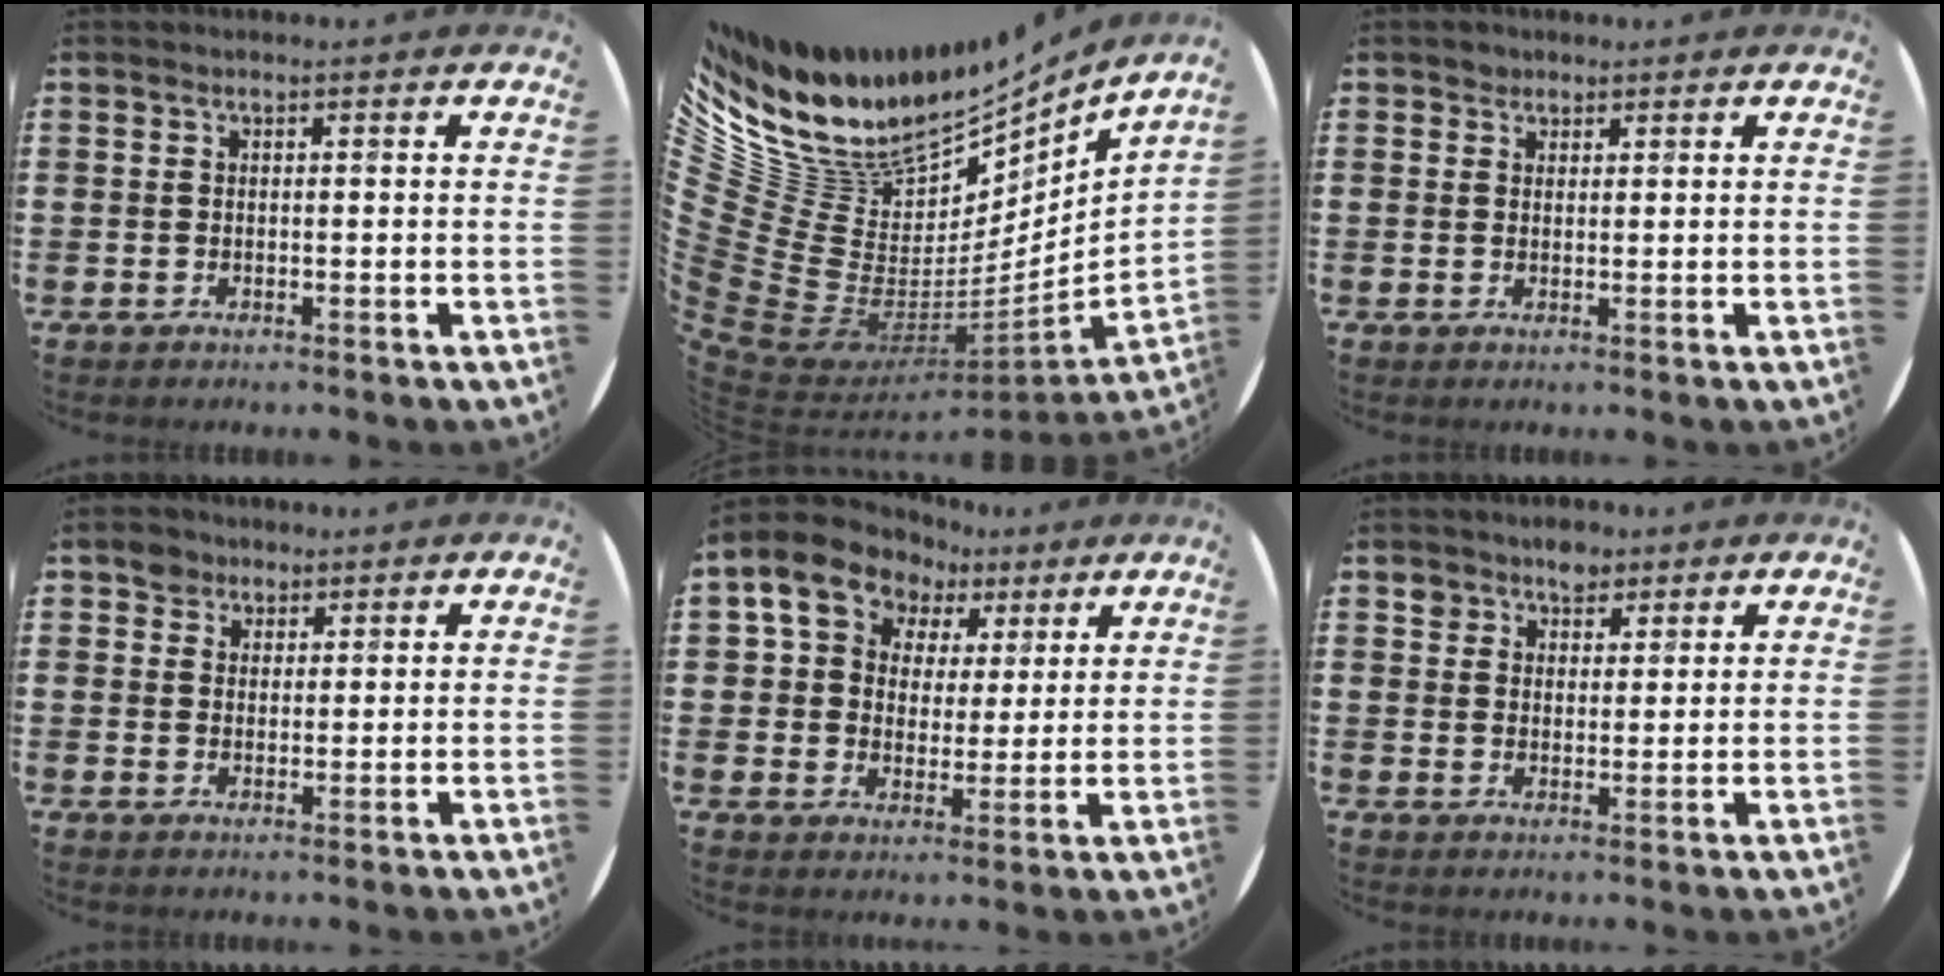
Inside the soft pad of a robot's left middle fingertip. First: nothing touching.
{"total": 11.3, "force": [6.5, 8.5, 3.6], "torque": [-0.125, -0.090, 0.122]}
{"total": 1.3, "force": [1.0, 0.7, -0.1], "torque": [0.007, -0.002, 0.019]}
{"total": 2.8, "force": [2.1, 1.8, 0.1], "torque": [0.008, 0.000, 0.038]}
{"total": 8.9, "force": [5.6, 6.5, 2.2], "torque": [-0.078, -0.013, 0.102]}
{"total": 3.3, "force": [2.5, 2.1, 0.6], "torque": [0.004, -0.001, 0.044]}